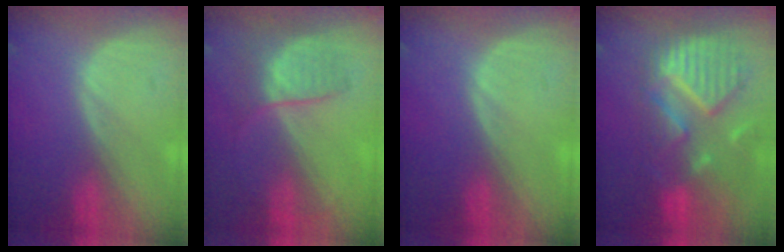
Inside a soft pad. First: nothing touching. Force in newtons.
{"total": 6.7, "press": 6.0, "slide": 3.1}
{"total": 0.0}
{"total": 11.8, "press": 10.3, "slide": 5.6}